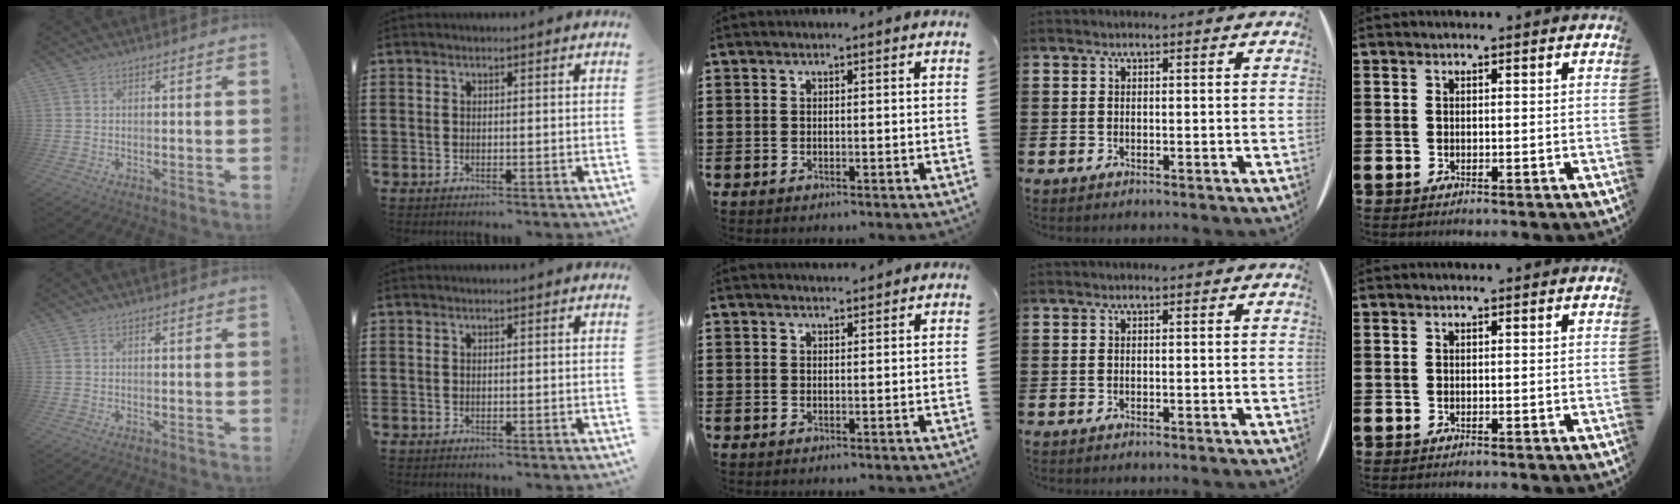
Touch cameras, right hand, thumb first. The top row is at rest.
{"middle": {"total": 1.3, "force": [1.3, 0.3, -0.1], "torque": [0.005, -0.003, 0.023]}}